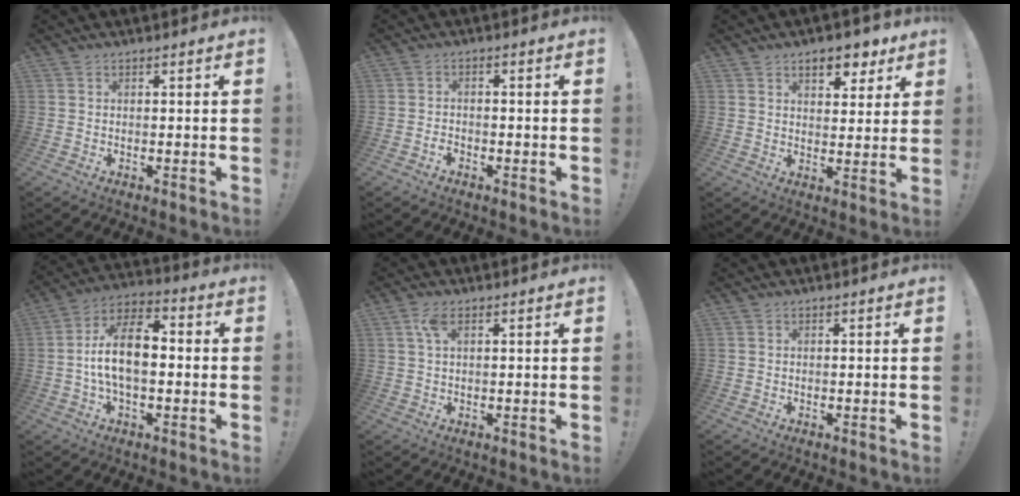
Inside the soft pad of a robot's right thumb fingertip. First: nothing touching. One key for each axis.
{"total": 1.8, "fx": -1.5, "fy": 0.7, "fz": 0.7, "tx": -0.008, "ty": 0.003, "tz": -0.028}
{"total": 8.5, "fx": 5.2, "fy": 4.5, "fz": 5.0, "tx": -0.053, "ty": -0.026, "tz": 0.087}
{"total": 13.3, "fx": -1.3, "fy": 7.2, "fz": 11.1, "tx": -0.188, "ty": 0.007, "tz": -0.026}
{"total": 3.6, "fx": 1.3, "fy": 1.4, "fz": 3.0, "tx": -0.062, "ty": 0.004, "tz": 0.022}
{"total": 0.0}